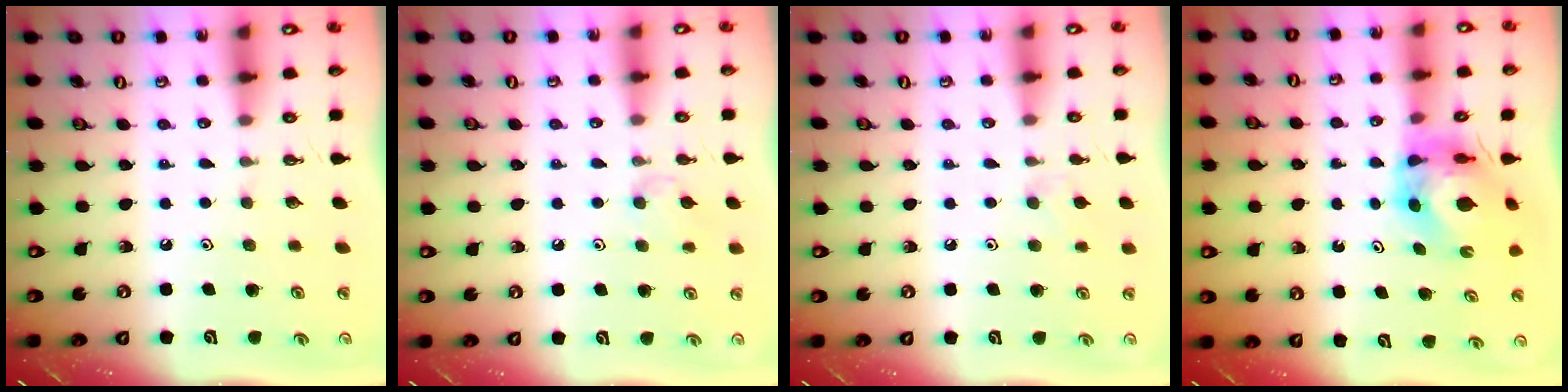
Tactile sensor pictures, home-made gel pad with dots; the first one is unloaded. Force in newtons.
{"total": 4.8, "press": 4.7, "slide": 0.8}
{"total": 3.8, "press": 3.7, "slide": 0.8}
{"total": 7.0, "press": 7.0, "slide": 0.6}